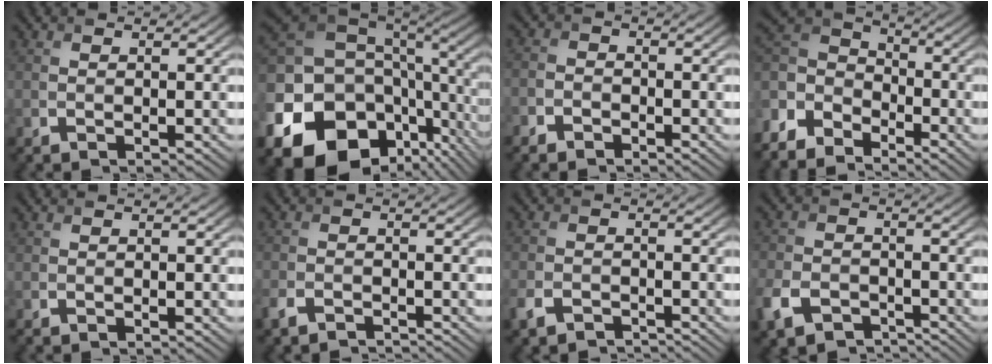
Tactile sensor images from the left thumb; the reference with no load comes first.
{"total": 20.0, "force": [-3.9, 14.9, 12.9], "torque": [-0.295, -0.040, -0.023]}
{"total": 2.1, "force": [-1.7, 1.2, 0.4], "torque": [-0.009, 0.005, -0.041]}
{"total": 6.8, "force": [-3.5, 4.4, 3.9], "torque": [-0.106, -0.003, -0.090]}
{"total": 0.0}
{"total": 2.9, "force": [-2.4, 1.0, 1.2], "torque": [-0.023, -0.005, -0.055]}
{"total": 3.5, "force": [-2.7, 1.6, 1.5], "torque": [-0.033, -0.006, -0.057]}
{"total": 6.1, "force": [-4.0, 3.6, 3.0], "torque": [-0.076, -0.007, -0.083]}